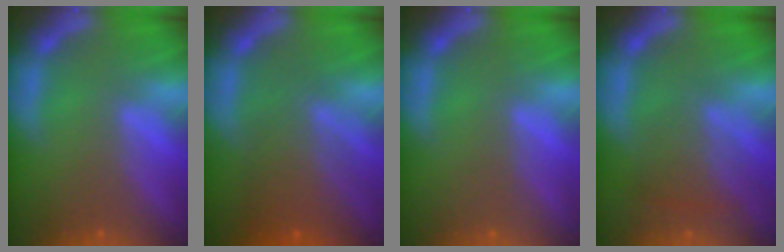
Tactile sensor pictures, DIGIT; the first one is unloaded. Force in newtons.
{"total": 5.6}
{"total": 0.0}
{"total": 3.5}